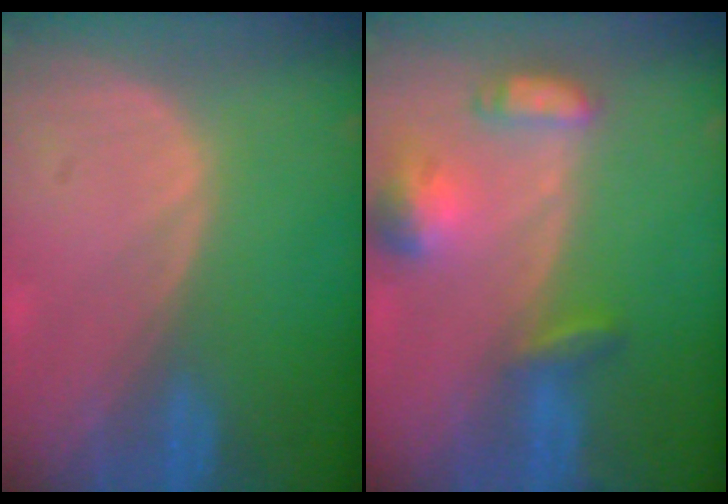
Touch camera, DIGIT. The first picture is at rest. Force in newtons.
{"total": 6.7, "press": 6.4, "slide": 2.0}